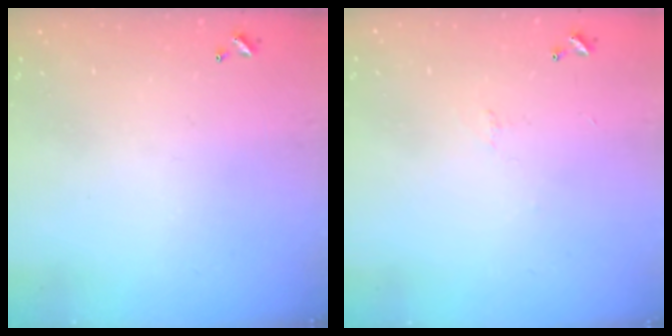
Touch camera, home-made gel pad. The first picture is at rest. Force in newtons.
{"total": 0.6, "press": 0.4, "slide": 0.5}